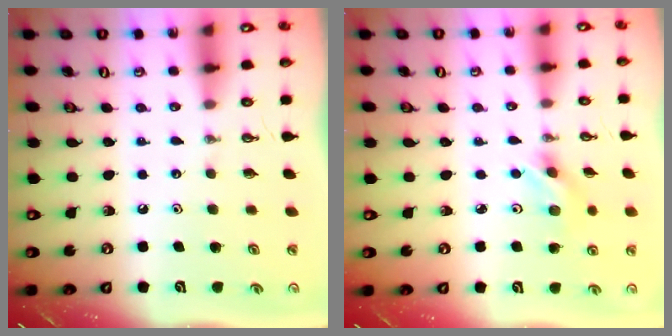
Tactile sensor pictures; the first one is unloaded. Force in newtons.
{"total": 3.0, "press": 3.0, "slide": 0.4}